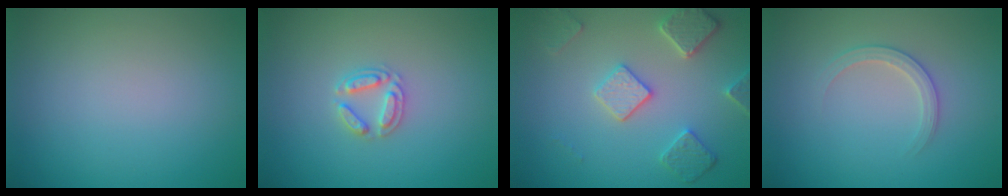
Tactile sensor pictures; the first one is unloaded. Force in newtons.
{"total": 2.2, "press": 2.2, "slide": 0.3}
{"total": 4.2, "press": 3.6, "slide": 2.3}
{"total": 1.9, "press": 1.9, "slide": 0.2}